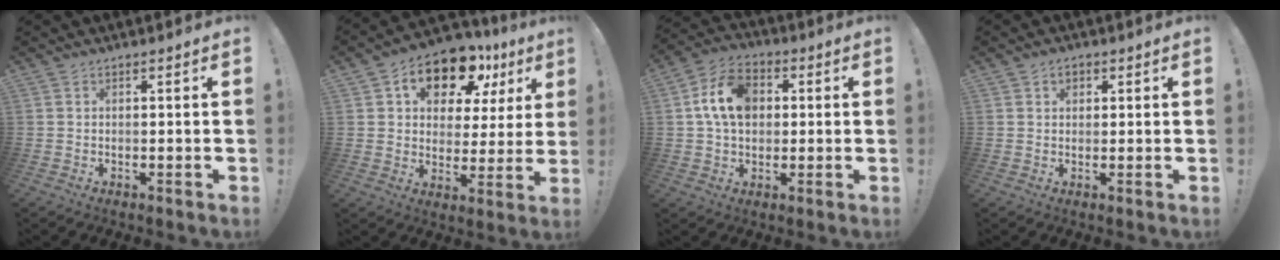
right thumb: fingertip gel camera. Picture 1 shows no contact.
{"total": 14.7, "force": [8.4, 8.5, 8.5], "torque": [-0.125, -0.051, 0.147]}
{"total": 12.8, "force": [2.3, 9.3, 8.6], "torque": [-0.158, 0.014, 0.046]}
{"total": 2.2, "force": [0.9, 1.6, 1.1], "torque": [-0.008, -0.002, 0.014]}